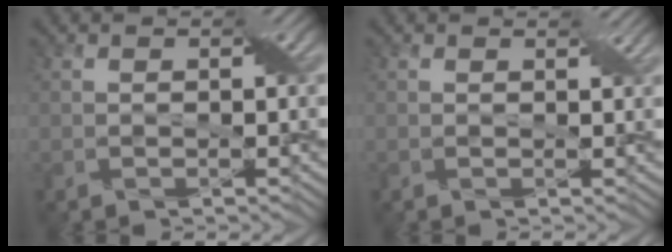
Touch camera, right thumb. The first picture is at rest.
{"total": 1.0, "force": [0.7, 0.3, 0.6], "torque": [-0.012, -0.003, 0.012]}